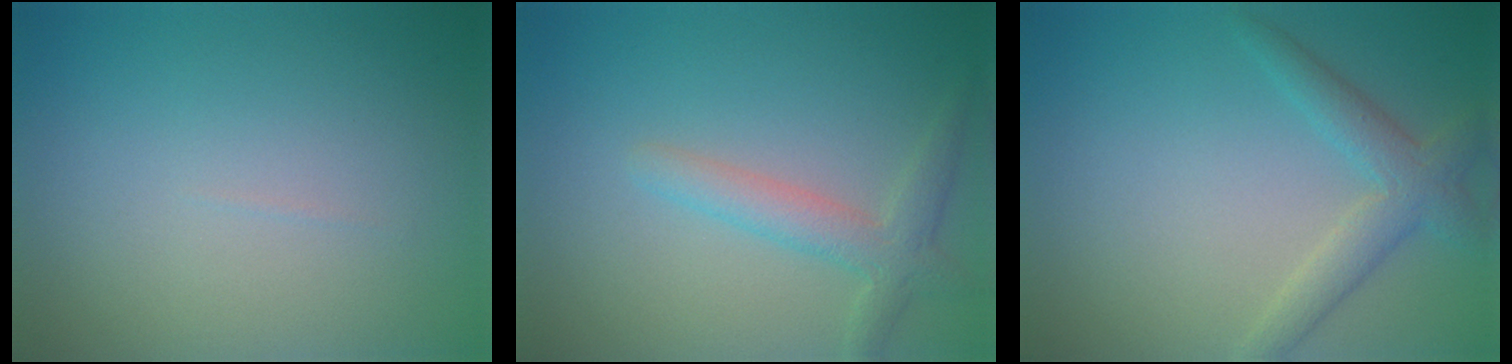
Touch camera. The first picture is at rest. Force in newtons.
{"total": 2.8, "press": 2.8, "slide": 0.3}
{"total": 3.1, "press": 3.1, "slide": 0.2}